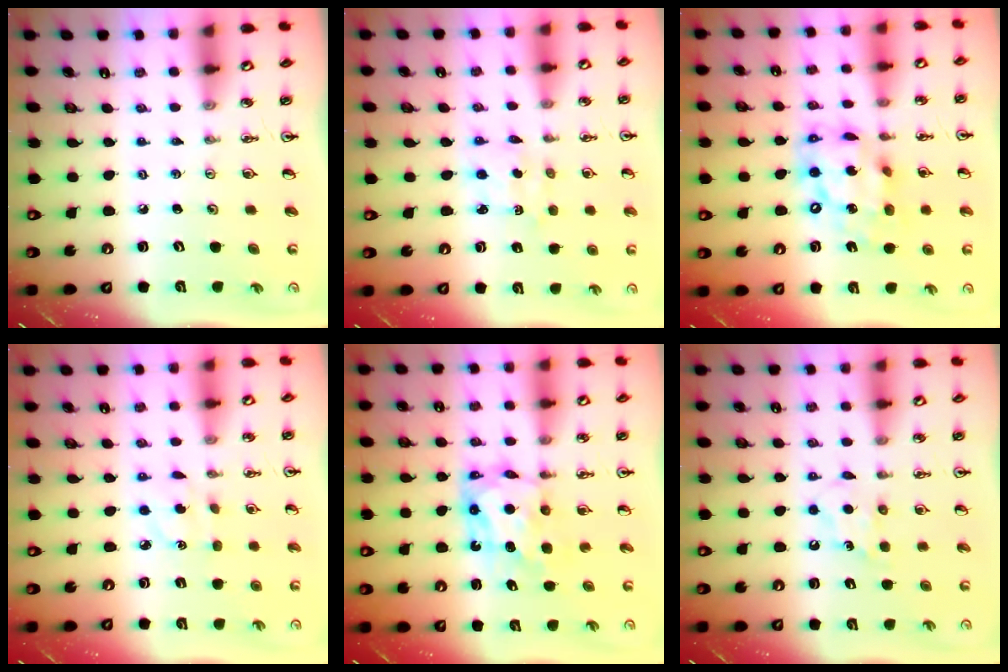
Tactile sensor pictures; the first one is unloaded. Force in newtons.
{"total": 2.4, "press": 2.4, "slide": 0.3}
{"total": 14.5, "press": 14.4, "slide": 1.1}
{"total": 3.1, "press": 3.0, "slide": 0.8}
{"total": 7.2, "press": 7.2, "slide": 0.6}
{"total": 6.3, "press": 6.3, "slide": 0.8}